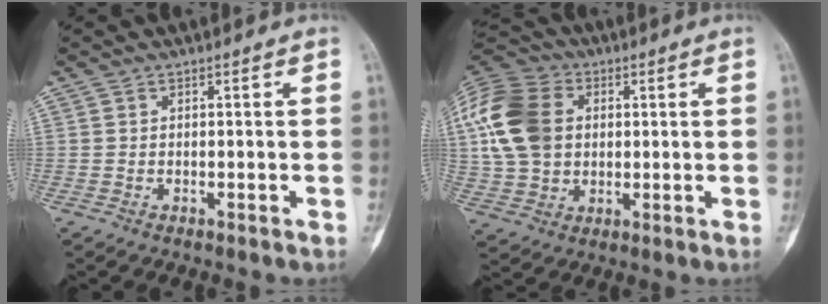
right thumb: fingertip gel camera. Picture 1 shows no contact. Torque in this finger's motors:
{"motor_torque": [-0.58, 1.72, 1.09, -0.39, 0.14]}